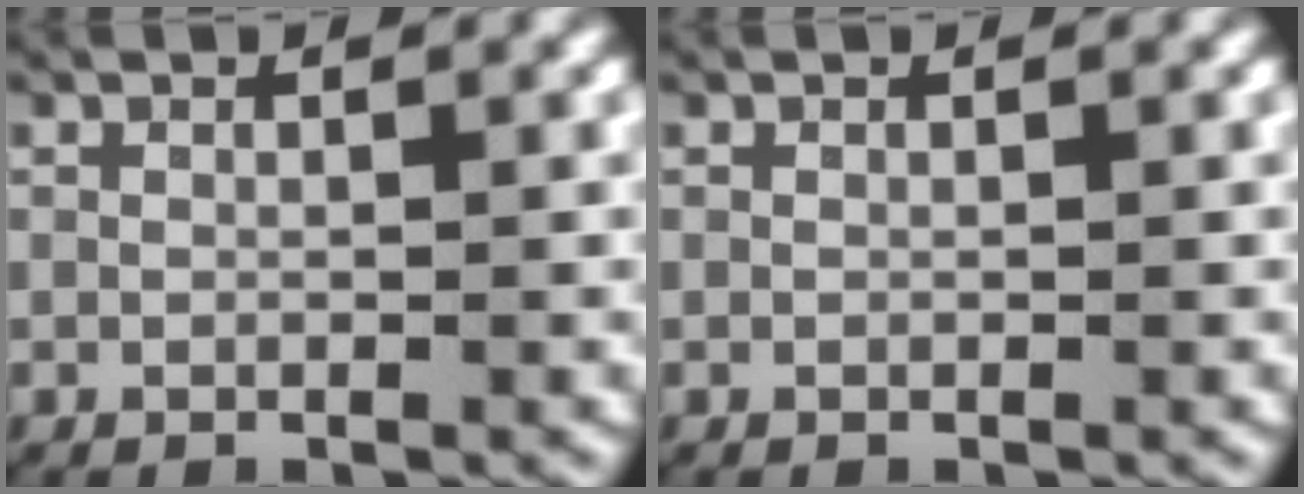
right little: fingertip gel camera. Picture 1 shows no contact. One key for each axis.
{"total": 0.0}